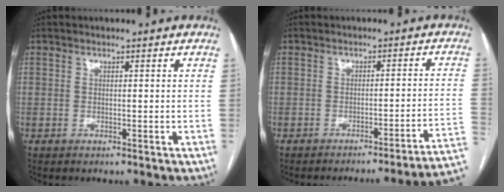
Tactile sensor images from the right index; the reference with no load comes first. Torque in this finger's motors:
{"motor_torque": [0.28, -1.86, 0.26, -0.01]}